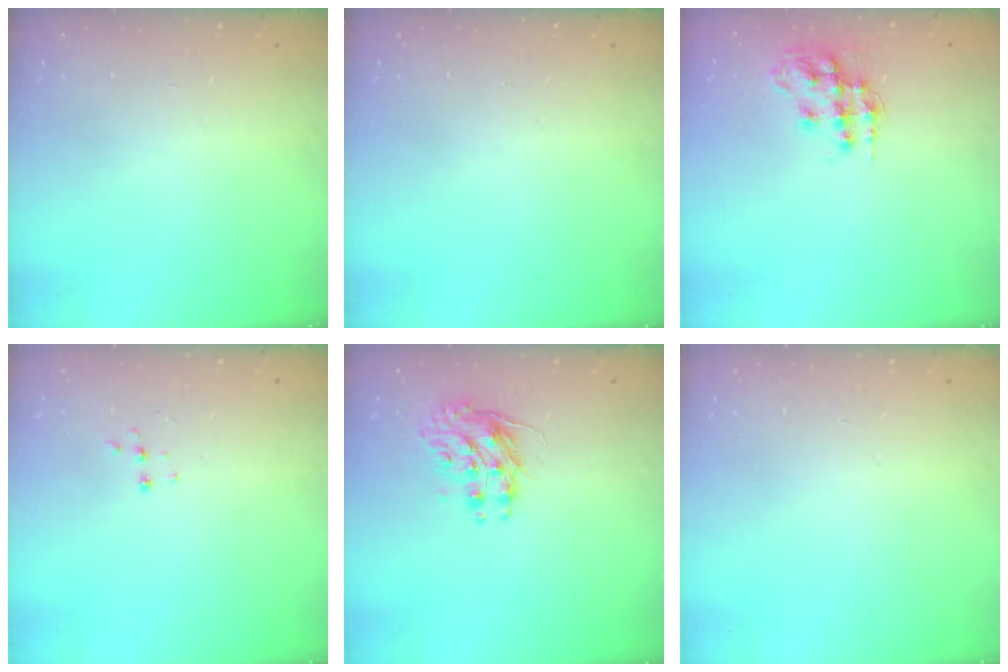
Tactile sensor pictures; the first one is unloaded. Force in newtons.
{"total": 0.0}
{"total": 13.3, "press": 13.3, "slide": 0.8}
{"total": 4.9, "press": 4.9, "slide": 0.7}
{"total": 8.9, "press": 8.9, "slide": 0.3}
{"total": 0.0}